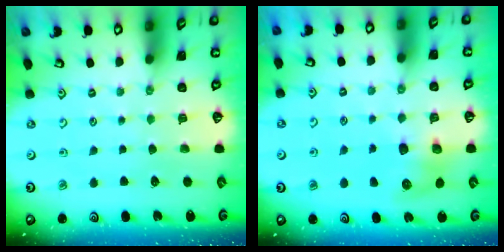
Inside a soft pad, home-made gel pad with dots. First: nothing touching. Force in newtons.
{"total": 7.5, "press": 7.4, "slide": 0.9}